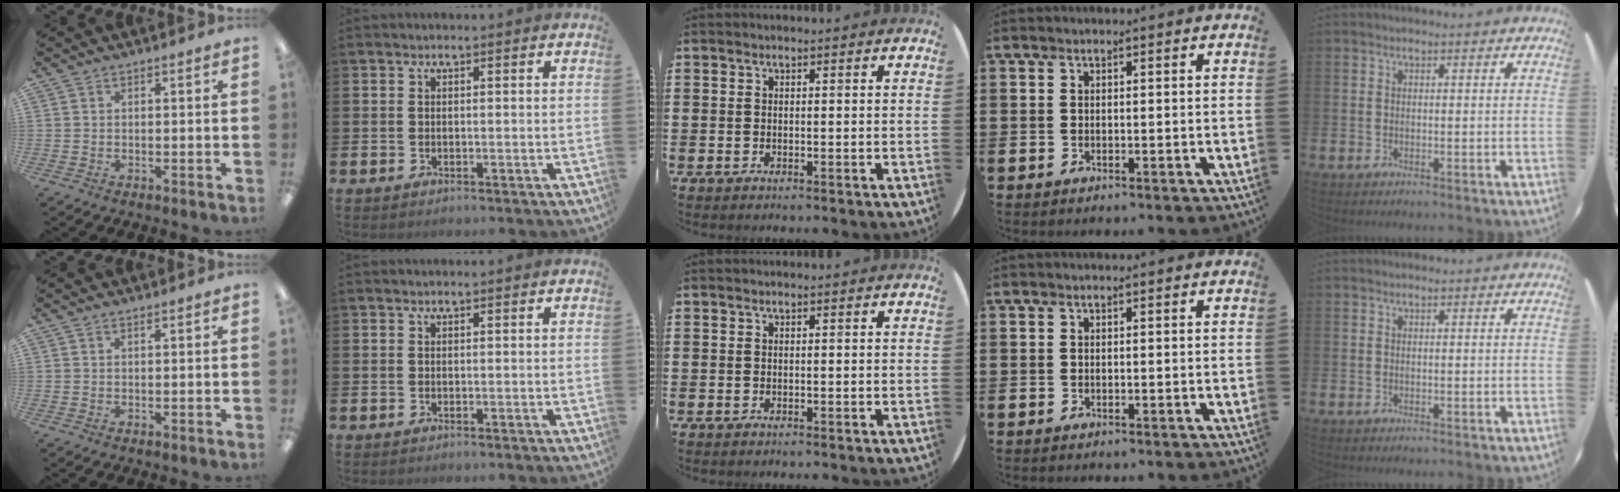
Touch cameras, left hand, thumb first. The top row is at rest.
{"thumb": {"total": 0.6, "force": [0.5, 0.1, 0.3], "torque": [-0.007, 0.001, 0.009]}}